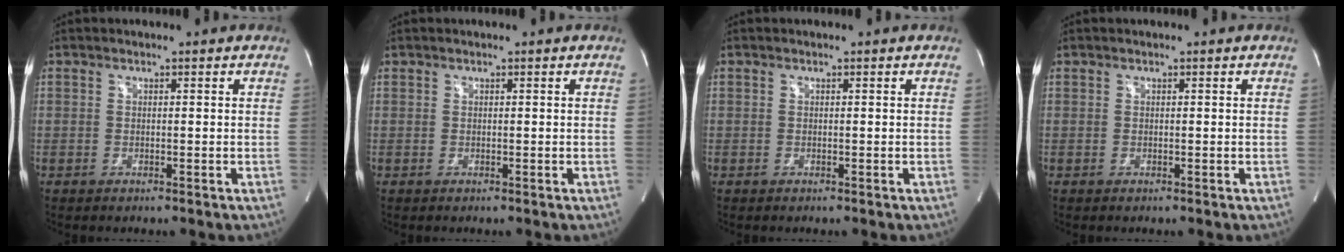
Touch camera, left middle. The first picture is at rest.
{"total": 0.0}
{"total": 0.0}
{"total": 0.0}